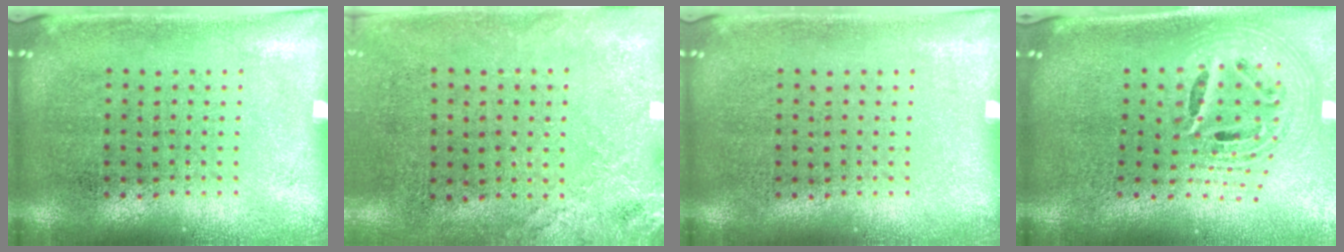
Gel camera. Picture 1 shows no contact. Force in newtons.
{"total": 2.5, "press": 2.1, "slide": 1.4}
{"total": 0.0}
{"total": 2.7, "press": 1.8, "slide": 1.9}